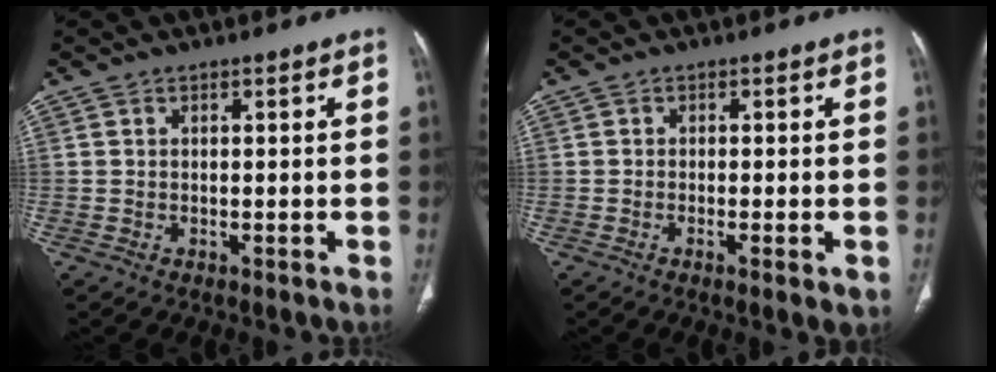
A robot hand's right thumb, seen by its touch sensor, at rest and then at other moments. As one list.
[{"total": 3.0, "force": [-1.1, 0.7, 2.7], "torque": [-0.048, -0.007, -0.018]}]